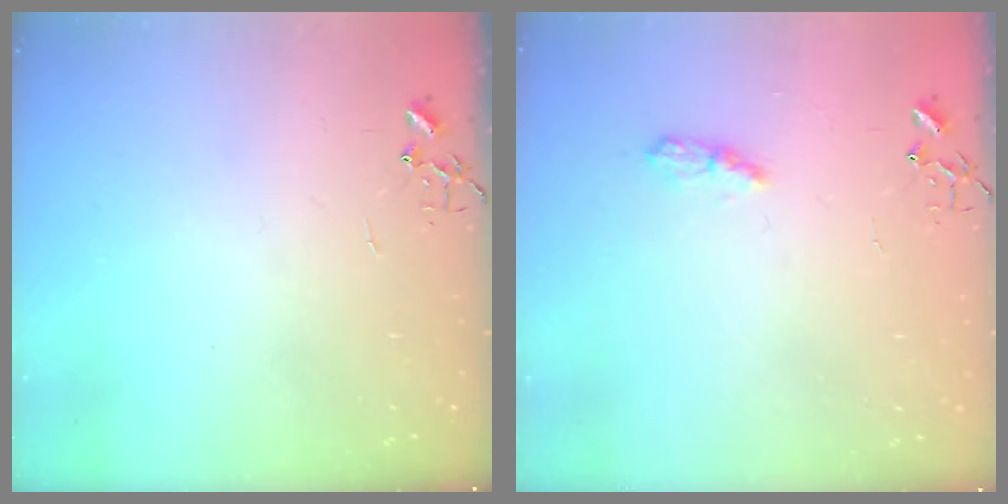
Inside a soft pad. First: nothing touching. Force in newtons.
{"total": 6.4, "press": 6.4, "slide": 0.5}